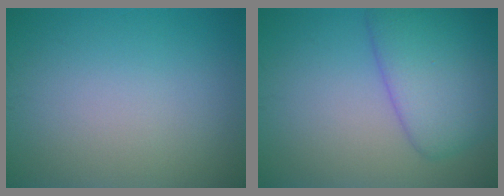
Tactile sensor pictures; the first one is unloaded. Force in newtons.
{"total": 6.3, "press": 6.3, "slide": 0.2}